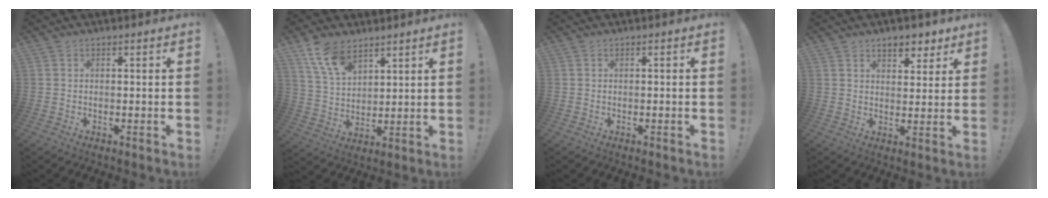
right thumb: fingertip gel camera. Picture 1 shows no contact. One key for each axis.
{"total": 11.3, "fx": 7.7, "fy": 6.2, "fz": 5.4, "tx": -0.114, "ty": -0.032, "tz": 0.151}
{"total": 0.0}
{"total": 6.0, "fx": 4.4, "fy": 3.3, "fz": 2.5, "tx": -0.021, "ty": -0.027, "tz": 0.077}